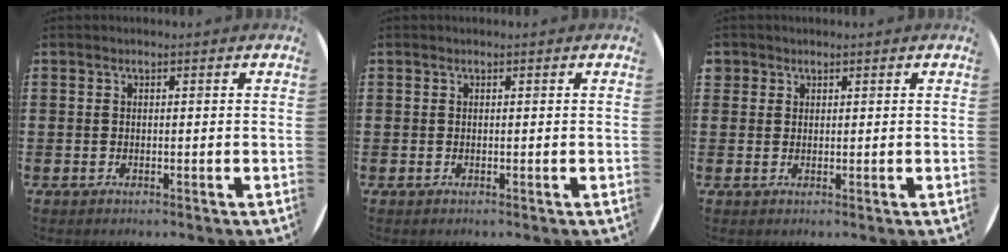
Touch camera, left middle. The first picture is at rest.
{"total": 0.0}
{"total": 1.1, "force": [0.9, 0.7, 0.0], "torque": [0.000, 0.003, 0.018]}